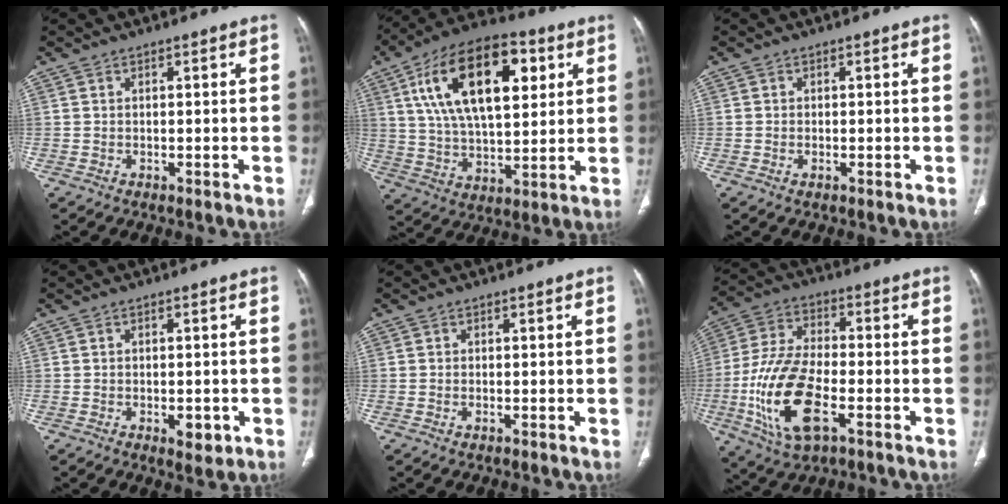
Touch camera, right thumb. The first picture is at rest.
{"total": 23.0, "force": [7.9, 11.3, 18.4], "torque": [-0.296, -0.006, 0.131]}
{"total": 0.8, "force": [-0.3, 0.3, 0.6], "torque": [-0.016, 0.000, -0.005]}
{"total": 3.7, "force": [-1.2, 1.9, 2.9], "torque": [-0.026, 0.000, -0.008]}
{"total": 0.6, "force": [-0.2, 0.3, 0.5], "torque": [-0.014, 0.000, -0.005]}
{"total": 17.4, "force": [-5.4, 7.8, 14.6], "torque": [-0.301, 0.012, -0.095]}